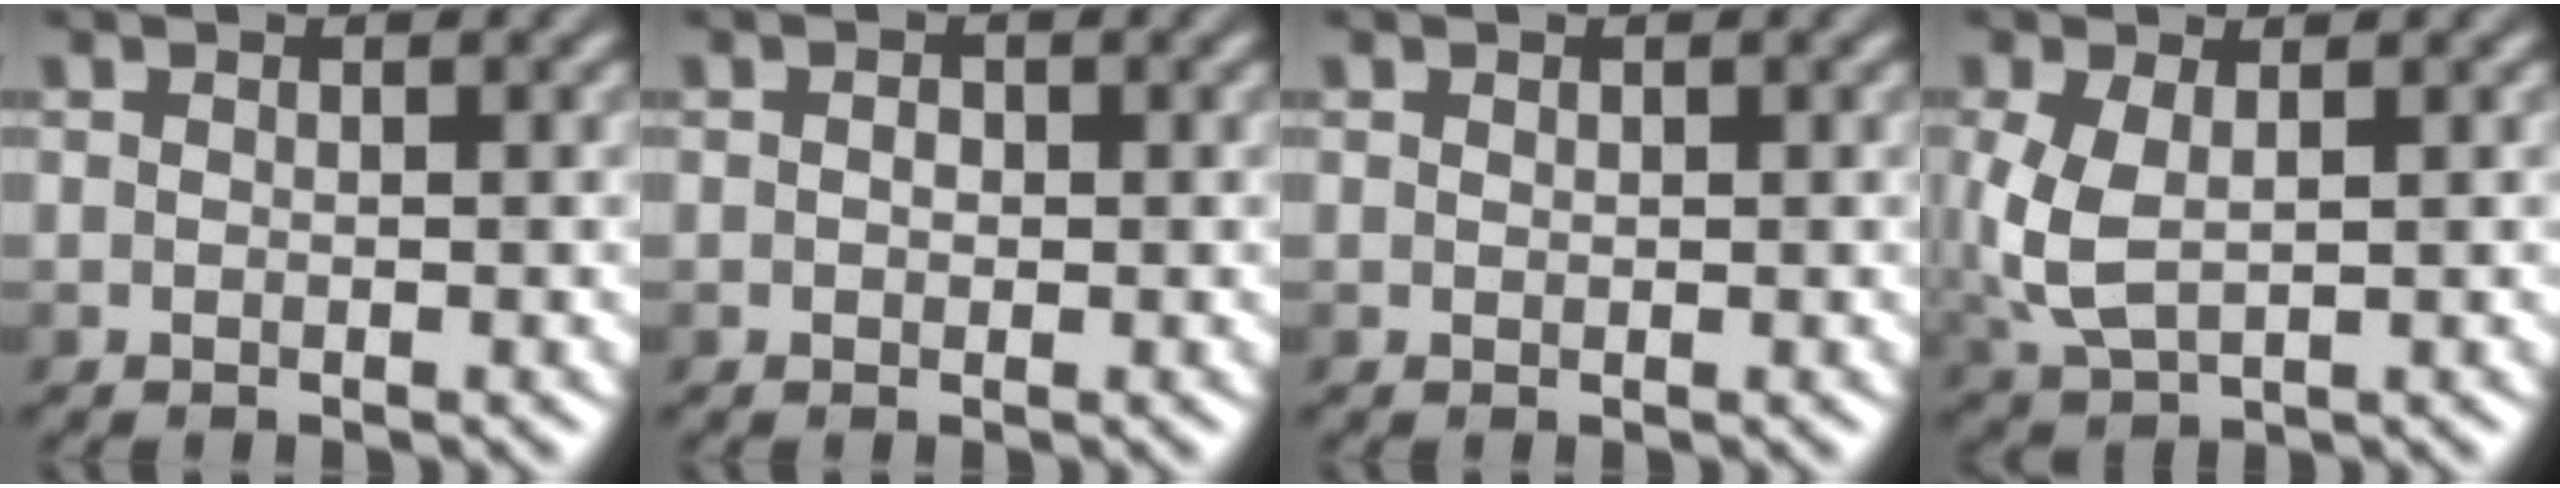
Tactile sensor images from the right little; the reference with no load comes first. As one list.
[{"total": 1.7, "force": [0.6, 1.3, 0.9], "torque": [-0.004, 0.011, -0.009]}, {"total": 0.0}, {"total": 4.1, "force": [0.4, 2.3, 3.3], "torque": [-0.095, 0.002, 0.016]}]